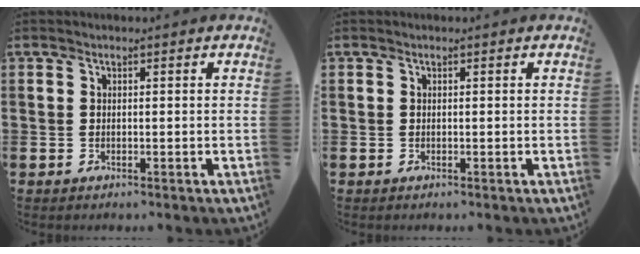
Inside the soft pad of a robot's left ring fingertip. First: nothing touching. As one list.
[{"total": 0.0}]